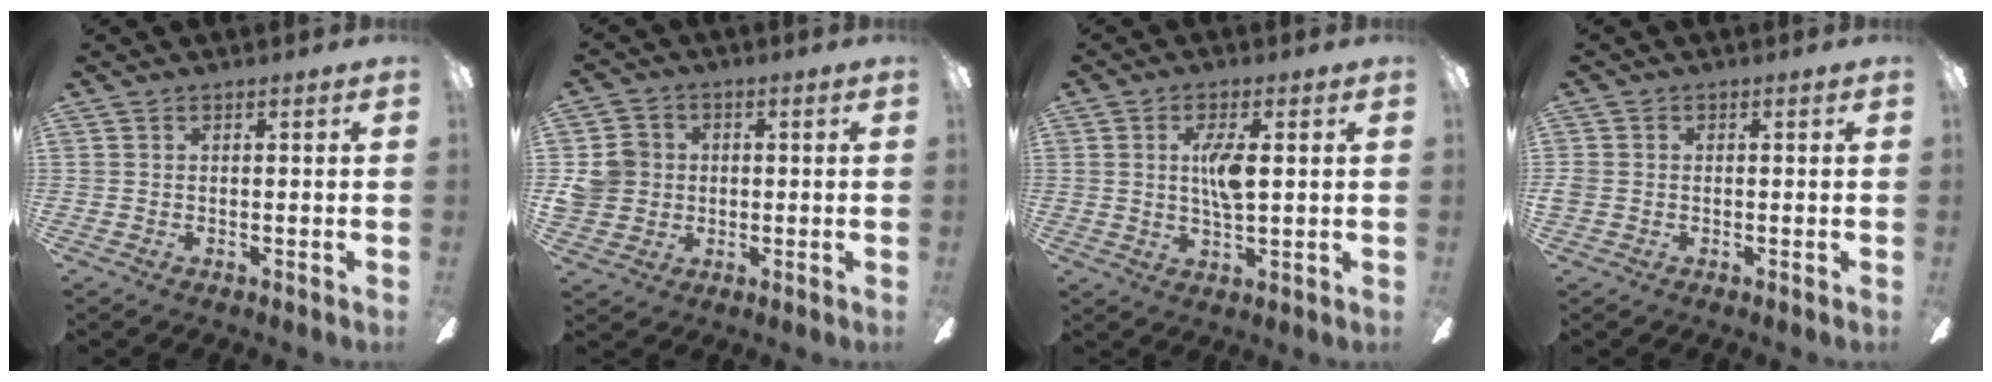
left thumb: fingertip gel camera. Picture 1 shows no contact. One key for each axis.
{"total": 7.1, "fx": 0.4, "fy": 6.7, "fz": 2.3, "tx": -0.062, "ty": 0.018, "tz": 0.012}
{"total": 6.4, "fx": 1.5, "fy": 2.1, "fz": 5.9, "tx": -0.109, "ty": 0.002, "tz": 0.022}
{"total": 1.3, "fx": -0.5, "fy": 1.0, "fz": 0.5, "tx": -0.009, "ty": 0.005, "tz": -0.010}